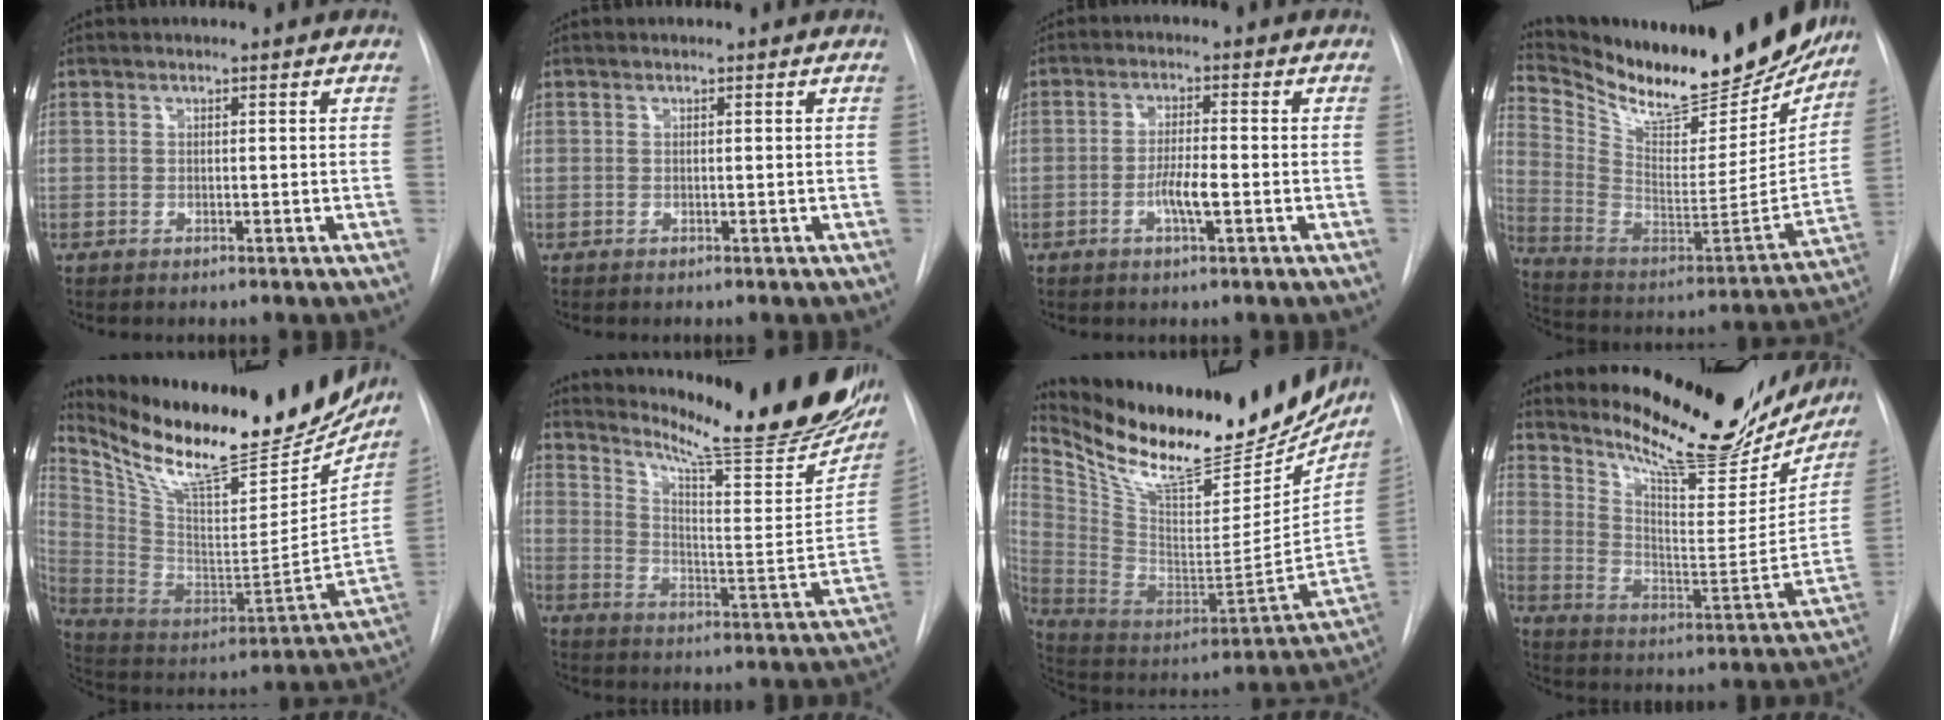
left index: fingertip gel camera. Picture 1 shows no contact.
{"total": 0.0}
{"total": 4.1, "force": [-1.4, 0.5, 3.8], "torque": [-0.072, -0.001, -0.026]}
{"total": 26.4, "force": [23.0, 6.6, 11.0], "torque": [-0.190, -0.051, 0.346]}
{"total": 28.2, "force": [23.5, 6.6, 14.1], "torque": [-0.243, -0.043, 0.359]}
{"total": 26.2, "force": [22.0, 2.8, 13.8], "torque": [-0.214, -0.079, 0.292]}
{"total": 29.0, "force": [24.7, 8.1, 12.9], "torque": [-0.228, -0.038, 0.376]}
{"total": 22.4, "force": [20.0, 4.9, 8.8], "torque": [-0.138, -0.050, 0.284]}